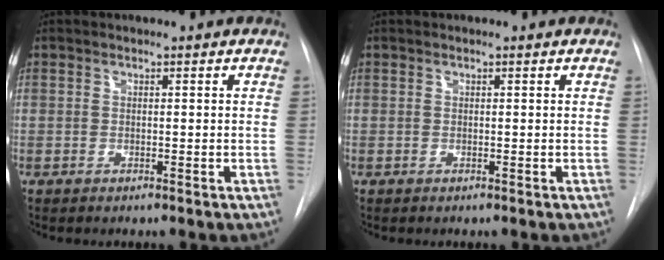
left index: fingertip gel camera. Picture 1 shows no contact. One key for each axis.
{"total": 0.0}